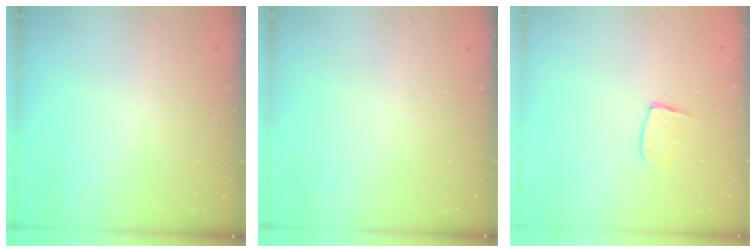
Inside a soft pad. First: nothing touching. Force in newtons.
{"total": 0.0}
{"total": 7.9, "press": 7.9, "slide": 0.4}